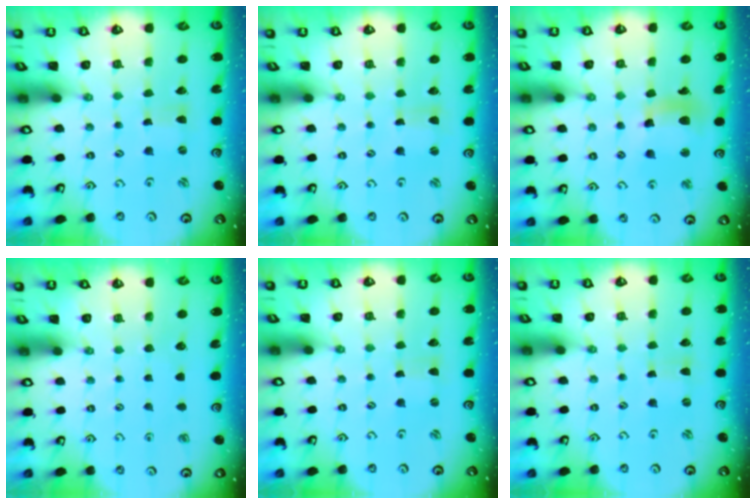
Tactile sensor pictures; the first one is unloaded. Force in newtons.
{"total": 0.6, "press": 0.5, "slide": 0.2}
{"total": 12.9, "press": 12.6, "slide": 2.5}
{"total": 0.0}
{"total": 0.0}
{"total": 0.0}